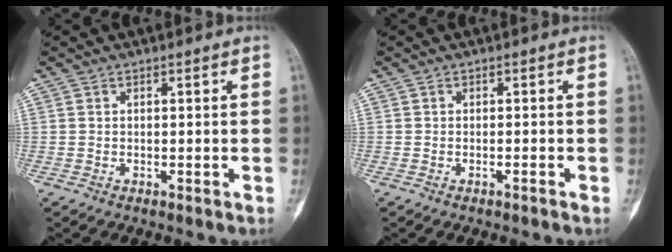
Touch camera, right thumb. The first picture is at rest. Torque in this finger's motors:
{"motor_torque": [-0.08, 0.14, 0.06, 0.06, 0.01]}